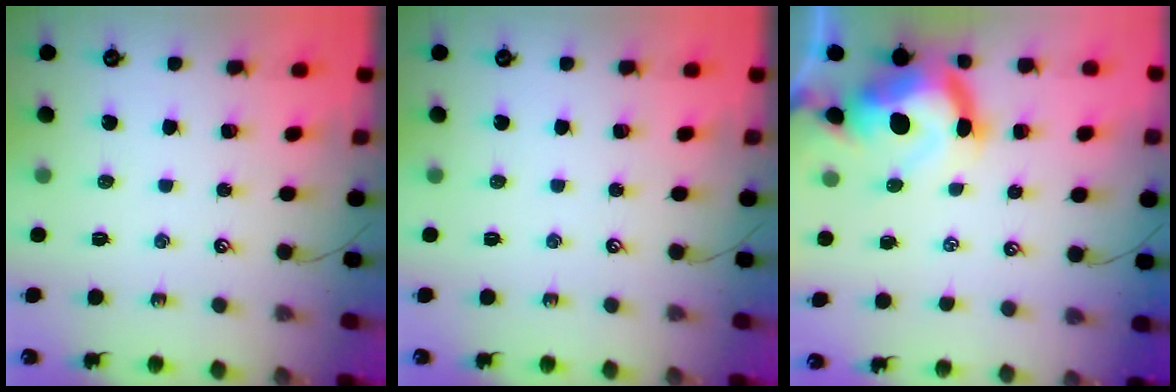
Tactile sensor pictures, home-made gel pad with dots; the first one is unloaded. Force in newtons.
{"total": 0.0}
{"total": 13.1, "press": 12.9, "slide": 2.3}